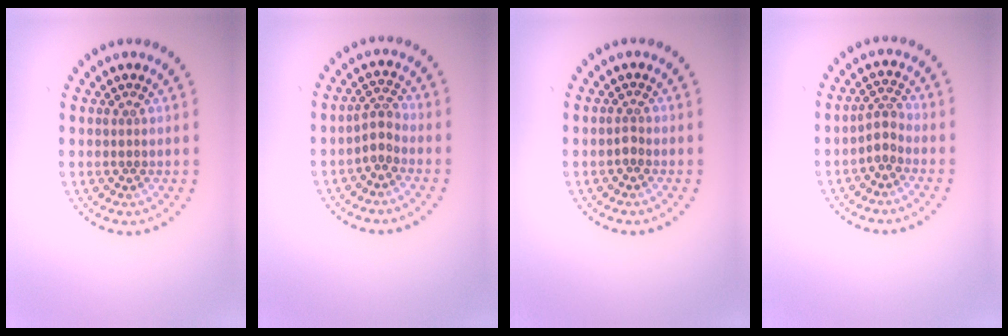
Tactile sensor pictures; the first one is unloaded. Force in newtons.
{"total": 1.8, "press": 1.3, "slide": 1.2}
{"total": 0.8, "press": 0.5, "slide": 0.6}
{"total": 1.8, "press": 1.3, "slide": 1.2}